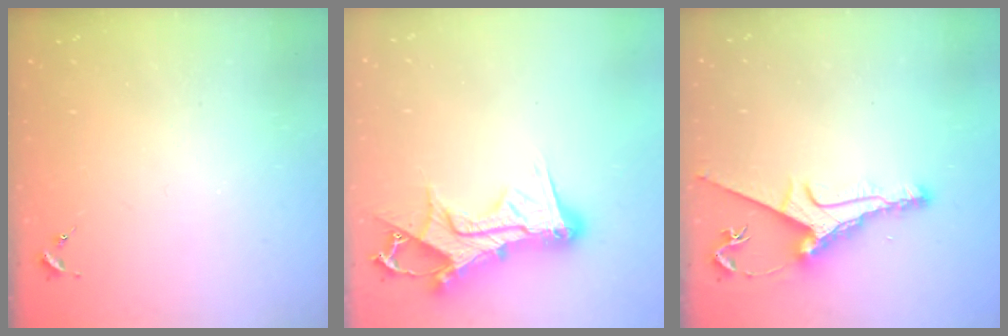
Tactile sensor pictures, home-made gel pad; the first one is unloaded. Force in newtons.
{"total": 16.8, "press": 16.8, "slide": 0.6}
{"total": 9.2, "press": 9.2, "slide": 0.6}